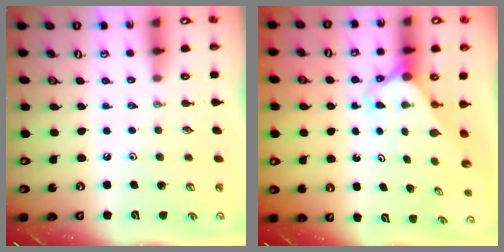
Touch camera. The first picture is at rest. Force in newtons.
{"total": 2.4, "press": 2.4, "slide": 0.2}